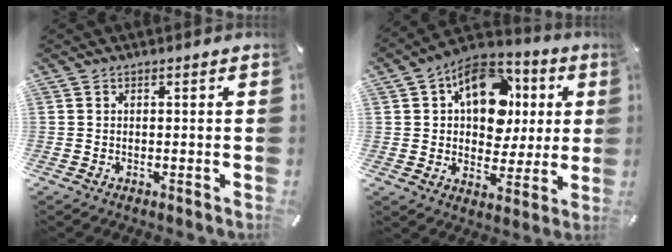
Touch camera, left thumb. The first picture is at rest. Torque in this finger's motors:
{"motor_torque": [2.44, 2.56, 1.63, -0.77, 0.41]}